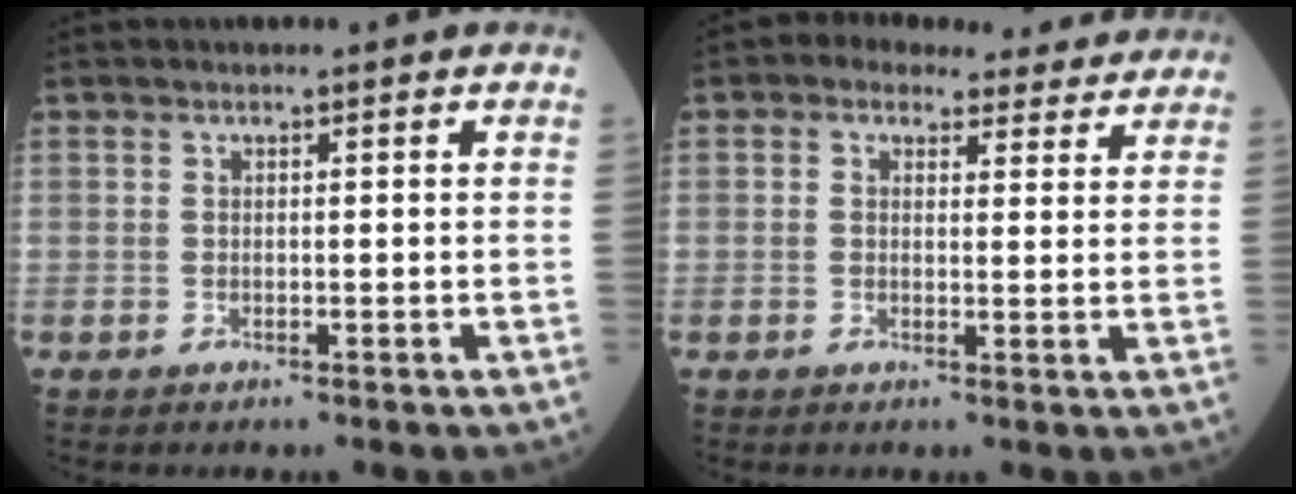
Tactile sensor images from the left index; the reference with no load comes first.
{"total": 8.7, "force": [7.5, 4.0, 2.1], "torque": [-0.011, 0.028, 0.081]}